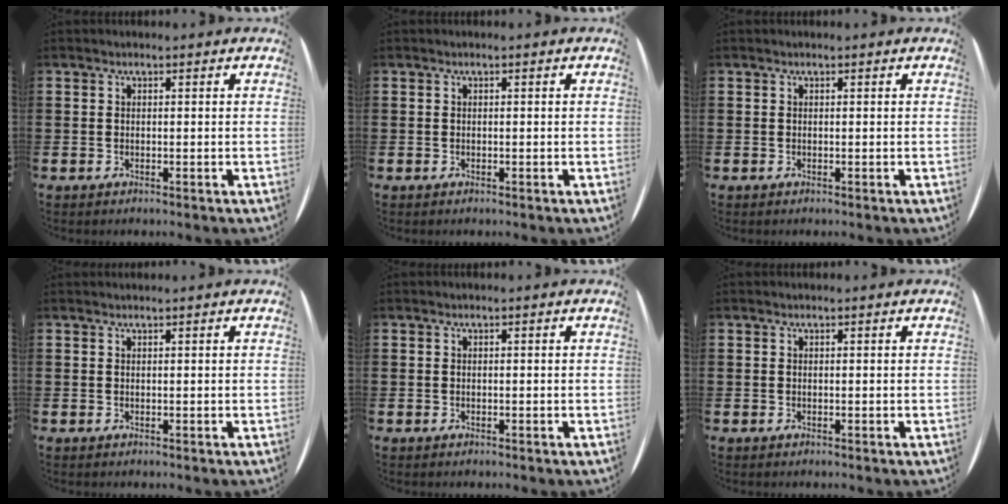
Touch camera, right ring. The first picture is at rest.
{"total": 0.0}
{"total": 0.0}
{"total": 0.0}
{"total": 0.0}
{"total": 0.0}